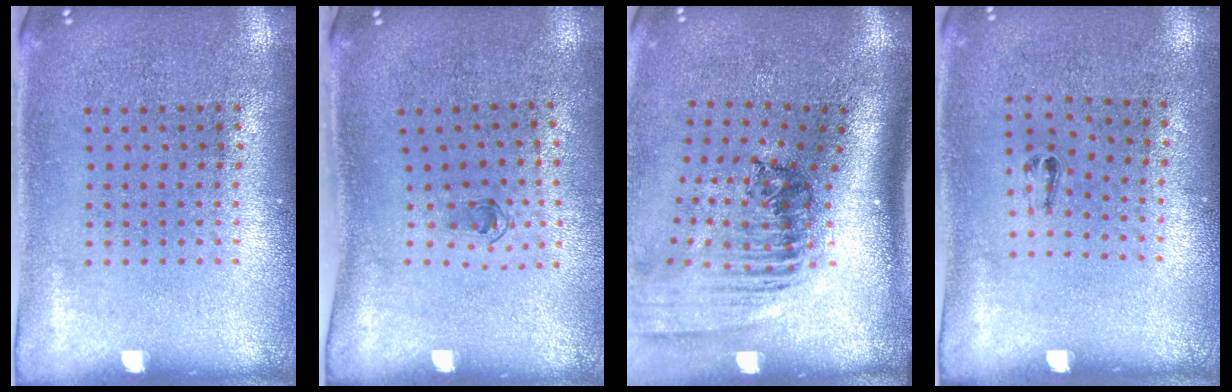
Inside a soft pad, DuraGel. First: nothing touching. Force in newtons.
{"total": 0.7, "press": 0.4, "slide": 0.6}
{"total": 2.4, "press": 1.7, "slide": 1.7}
{"total": 0.6, "press": 0.2, "slide": 0.5}